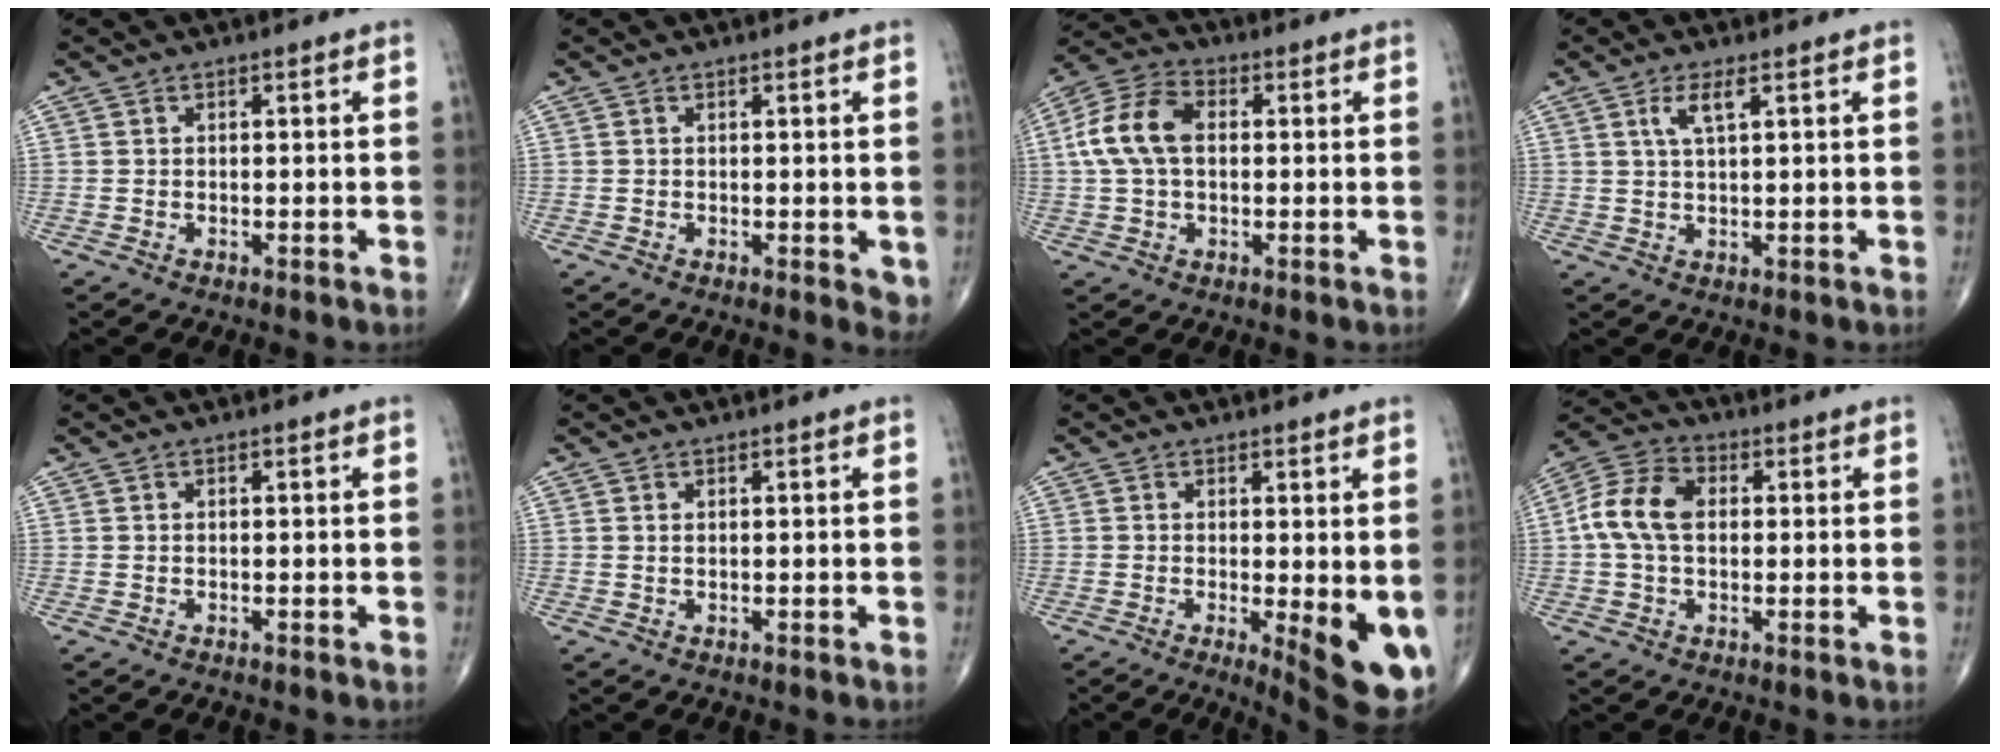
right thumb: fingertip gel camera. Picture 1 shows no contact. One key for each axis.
{"total": 2.8, "fx": -0.4, "fy": 1.2, "fz": 2.5, "tx": -0.019, "ty": -0.007, "tz": -0.007}
{"total": 10.9, "fx": 1.1, "fy": 6.9, "fz": 8.4, "tx": -0.174, "ty": 0.029, "tz": 0.015}
{"total": 3.7, "fx": 1.6, "fy": 0.8, "fz": 3.2, "tx": -0.071, "ty": -0.002, "tz": 0.034}
{"total": 0.0}
{"total": 0.6, "fx": 0.3, "fy": 0.3, "fz": 0.4, "tx": -0.008, "ty": 0.000, "tz": 0.006}
{"total": 9.7, "fx": -1.5, "fy": 2.7, "fz": 9.2, "tx": -0.117, "ty": -0.022, "tz": -0.014}
{"total": 9.7, "fx": 0.7, "fy": 6.5, "fz": 7.2, "tx": -0.145, "ty": 0.027, "tz": 0.005}